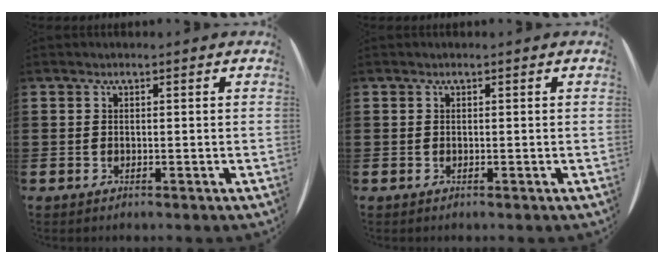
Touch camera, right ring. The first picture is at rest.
{"total": 0.0}